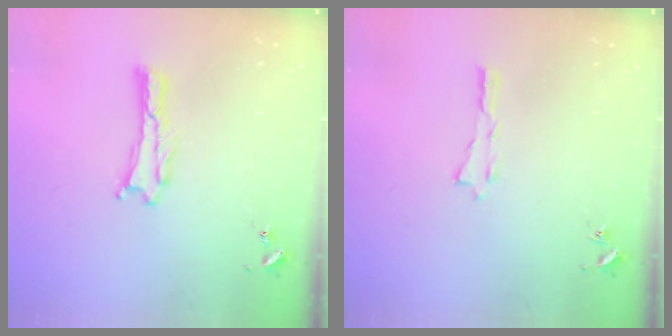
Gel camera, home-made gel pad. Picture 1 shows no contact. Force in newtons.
{"total": 0.0}